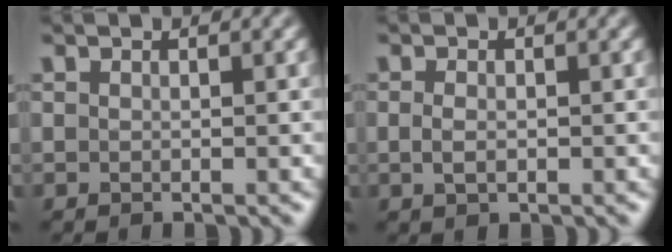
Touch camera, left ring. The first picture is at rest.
{"total": 1.3, "force": [-0.2, 0.8, 1.0], "torque": [-0.026, -0.003, -0.003]}